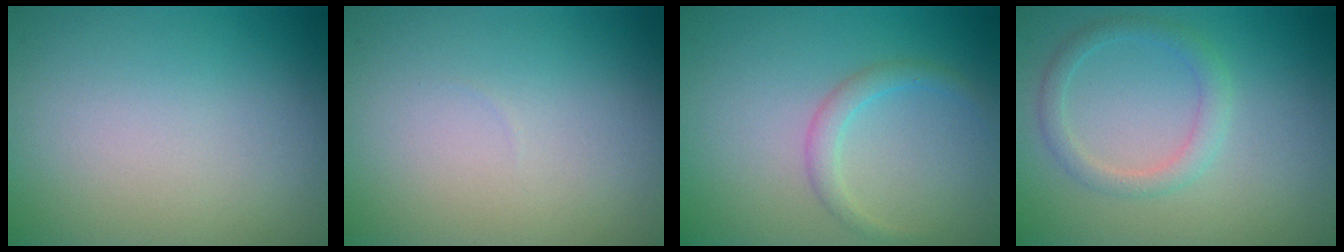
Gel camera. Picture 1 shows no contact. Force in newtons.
{"total": 0.0}
{"total": 1.7, "press": 1.7, "slide": 0.1}
{"total": 2.0, "press": 2.0, "slide": 0.0}